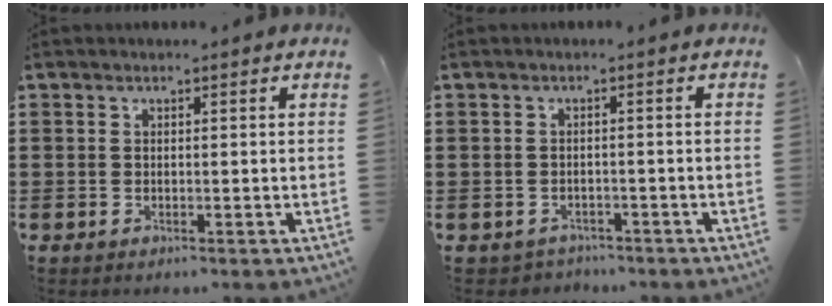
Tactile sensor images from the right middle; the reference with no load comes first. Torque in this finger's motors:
{"motor_torque": [0.25, -0.29, 0.00, 0.00]}